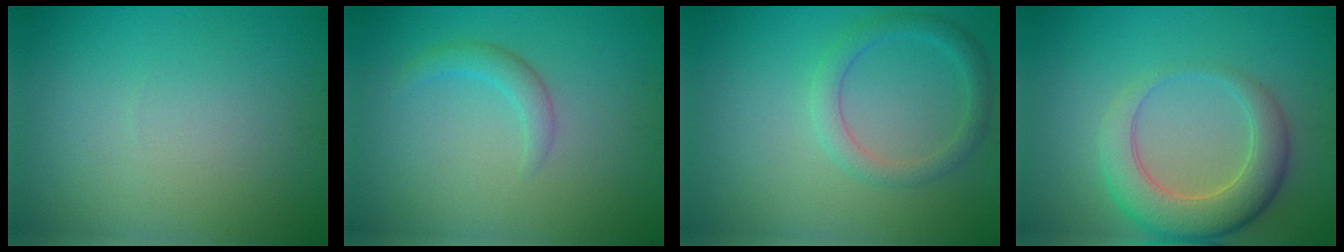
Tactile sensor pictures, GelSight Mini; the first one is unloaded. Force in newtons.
{"total": 1.8, "press": 1.8, "slide": 0.0}
{"total": 2.4, "press": 2.4, "slide": 0.1}
{"total": 5.7, "press": 5.7, "slide": 0.3}